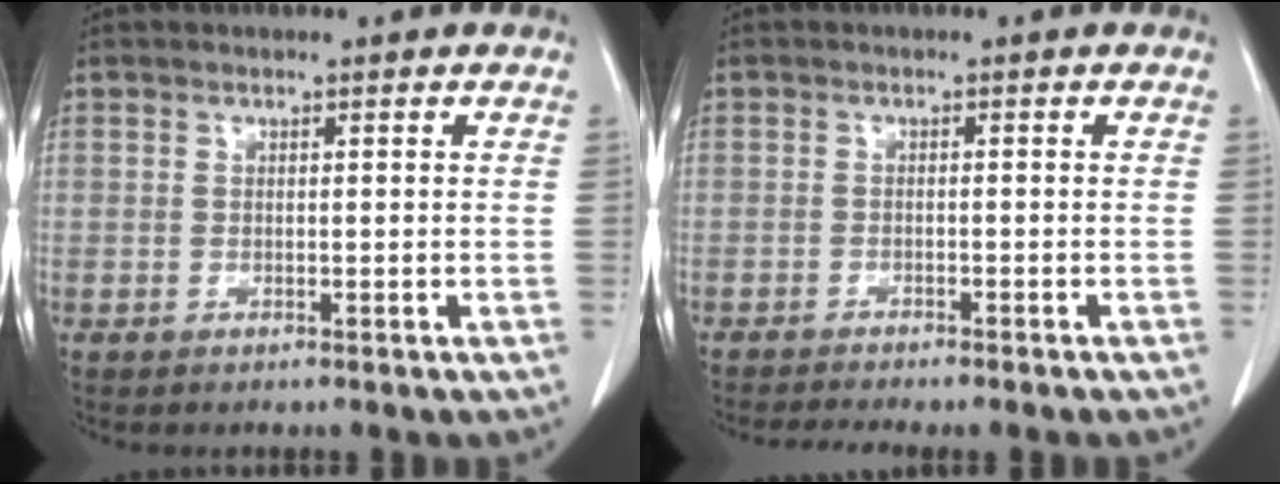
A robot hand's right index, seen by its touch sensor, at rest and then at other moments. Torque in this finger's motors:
{"motor_torque": [0.78, -0.75, 0.31, 0.07]}